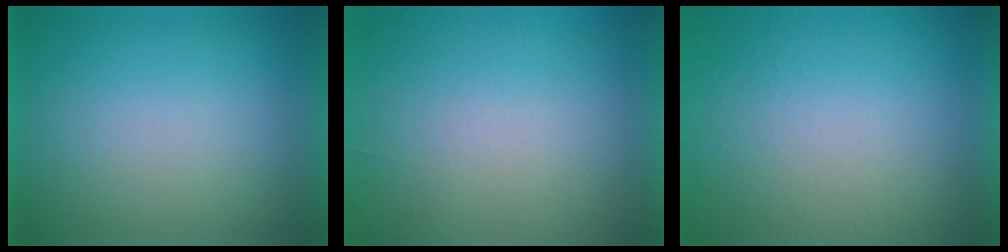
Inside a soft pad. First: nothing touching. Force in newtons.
{"total": 4.5}
{"total": 9.4}